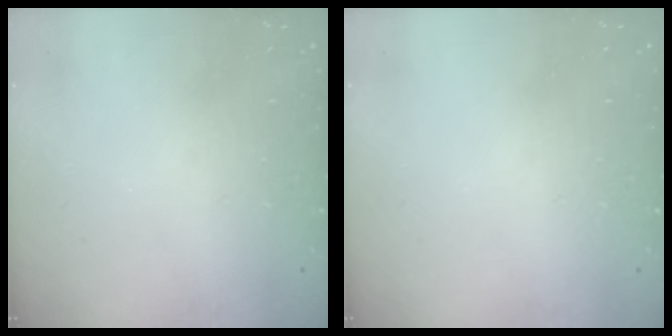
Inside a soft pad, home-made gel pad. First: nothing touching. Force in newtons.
{"total": 0.0}